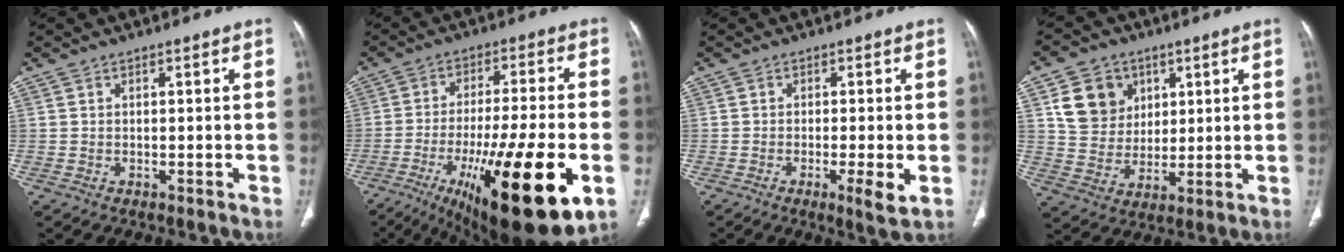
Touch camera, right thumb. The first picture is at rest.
{"total": 25.3, "force": [-9.0, 5.9, 22.9], "torque": [-0.345, -0.005, -0.130]}
{"total": 4.7, "force": [-1.3, 0.6, 4.4], "torque": [-0.080, -0.013, -0.025]}
{"total": 11.2, "force": [4.3, 9.5, 4.2], "torque": [-0.043, -0.009, 0.086]}